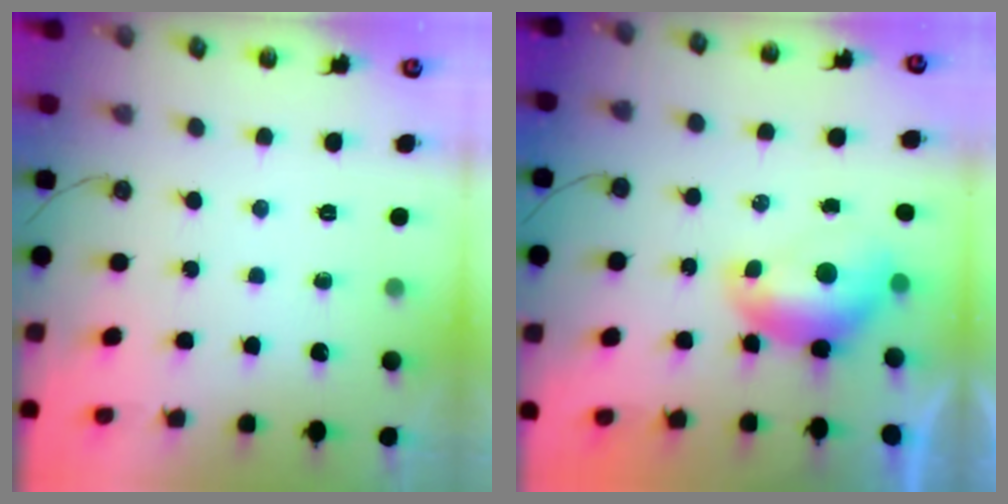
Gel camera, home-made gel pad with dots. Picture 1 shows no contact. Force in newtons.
{"total": 0.8, "press": 0.7, "slide": 0.4}